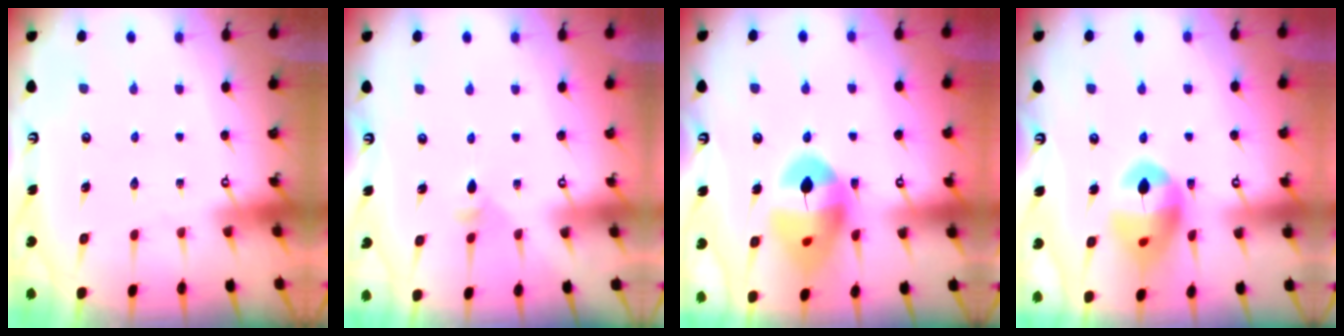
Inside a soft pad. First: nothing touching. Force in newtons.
{"total": 3.6, "press": 3.6, "slide": 0.6}
{"total": 15.1, "press": 14.9, "slide": 2.2}
{"total": 13.9, "press": 13.9, "slide": 1.3}